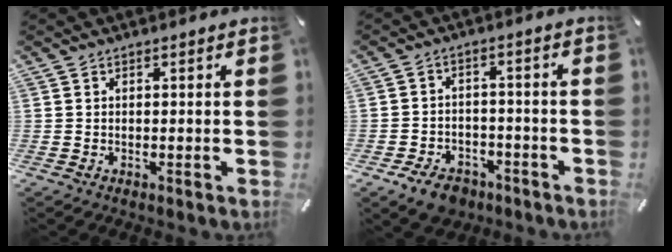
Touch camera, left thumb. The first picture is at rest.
{"total": 6.4, "force": [-4.5, 4.0, 2.3], "torque": [-0.046, 0.025, -0.083]}